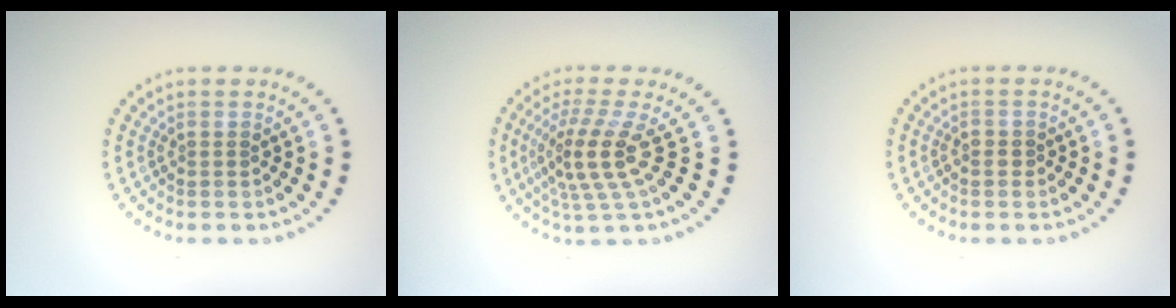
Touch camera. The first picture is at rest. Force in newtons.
{"total": 4.3, "press": 3.1, "slide": 3.0}
{"total": 0.5, "press": 0.4, "slide": 0.3}